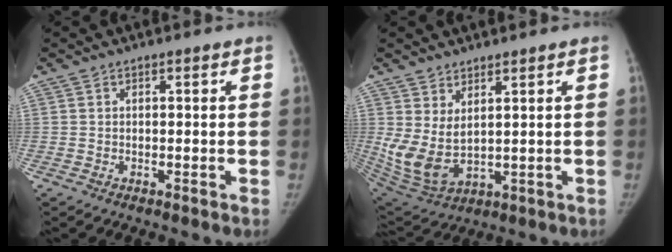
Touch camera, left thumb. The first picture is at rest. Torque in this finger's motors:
{"motor_torque": [0.07, 0.29, 0.30, -0.32, 0.13]}